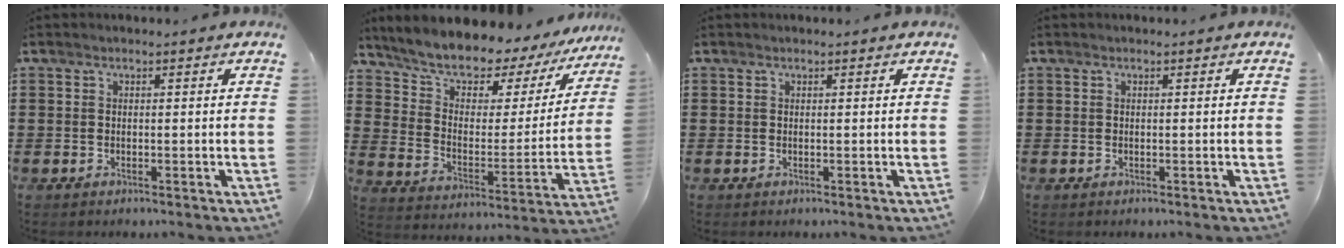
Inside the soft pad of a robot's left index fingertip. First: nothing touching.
{"total": 6.5, "force": [6.0, 2.0, 1.2], "torque": [-0.058, -0.057, 0.099]}
{"total": 0.0}
{"total": 0.0}